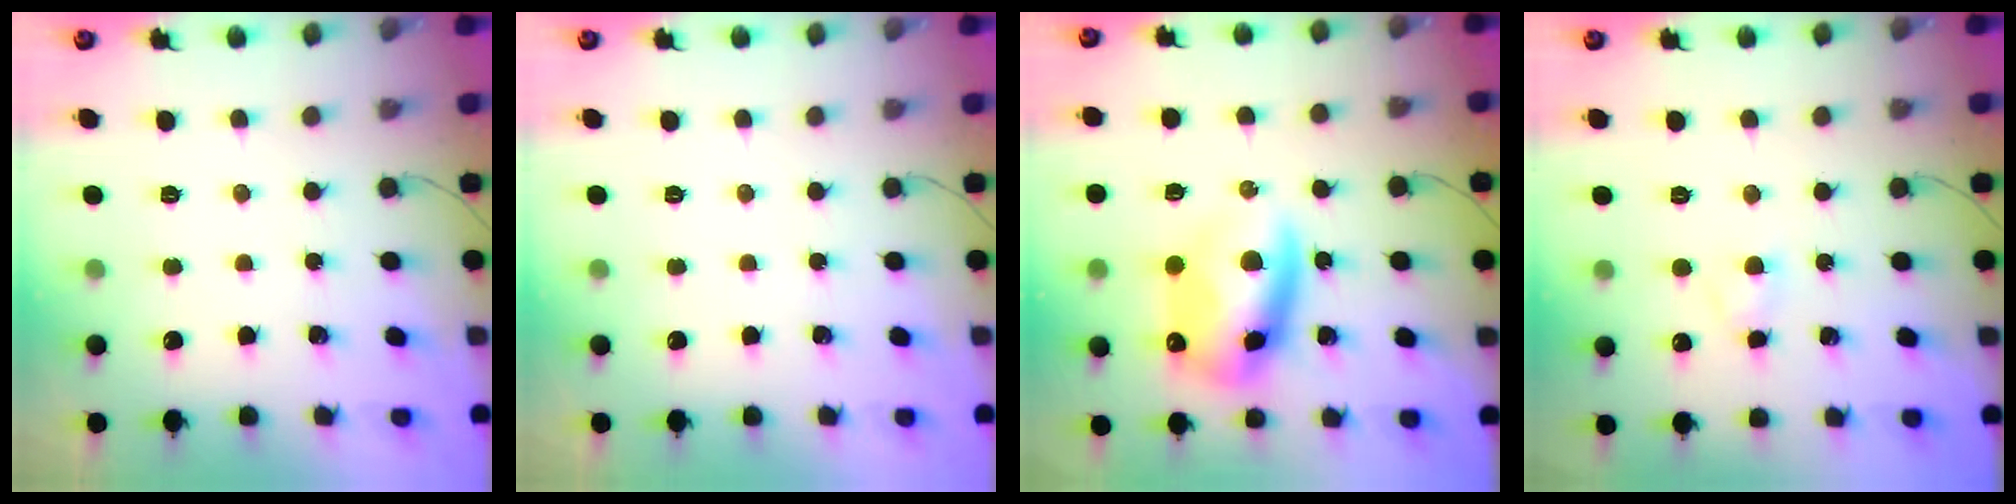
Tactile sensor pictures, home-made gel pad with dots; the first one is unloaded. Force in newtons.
{"total": 0.0}
{"total": 11.8, "press": 11.5, "slide": 2.9}
{"total": 2.3, "press": 2.1, "slide": 1.0}